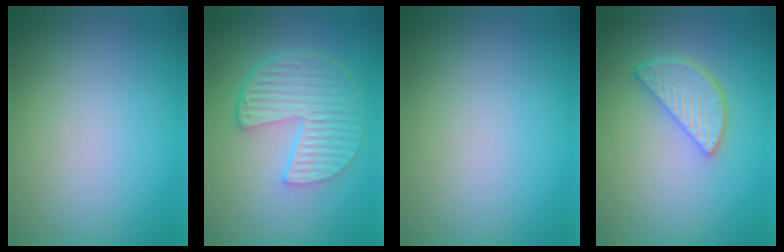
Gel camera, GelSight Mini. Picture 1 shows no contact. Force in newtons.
{"total": 5.8, "press": 4.2, "slide": 3.9}
{"total": 0.0}
{"total": 3.7, "press": 3.1, "slide": 2.0}